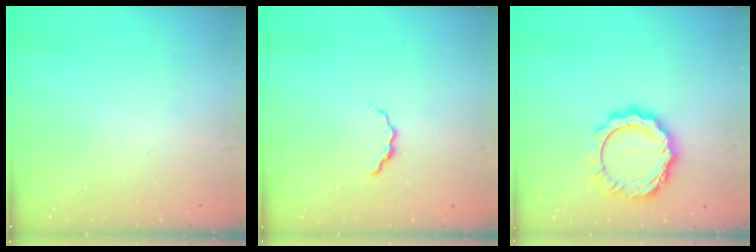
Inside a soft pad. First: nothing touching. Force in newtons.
{"total": 3.8, "press": 3.7, "slide": 0.6}
{"total": 13.9, "press": 13.9, "slide": 1.1}